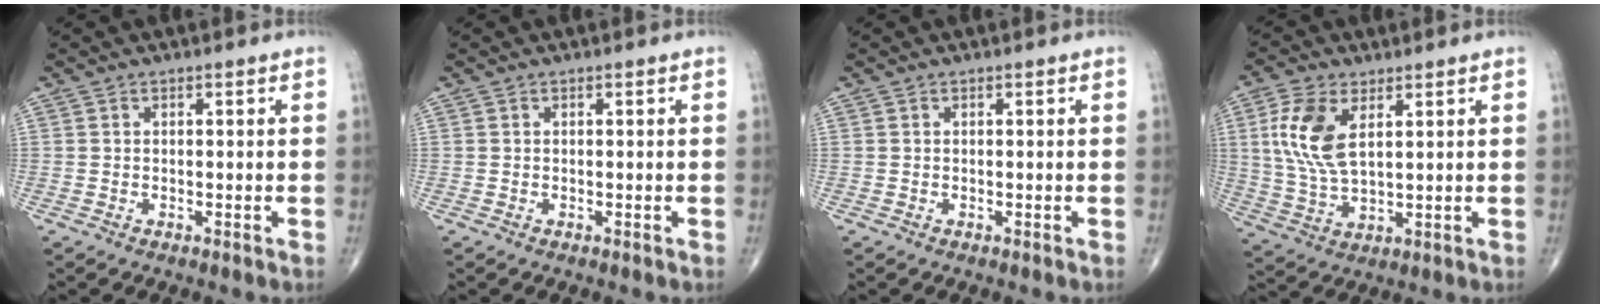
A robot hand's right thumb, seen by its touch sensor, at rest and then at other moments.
{"total": 0.0}
{"total": 0.0}
{"total": 10.9, "force": [3.5, 5.4, 8.8], "torque": [-0.186, -0.007, 0.074]}